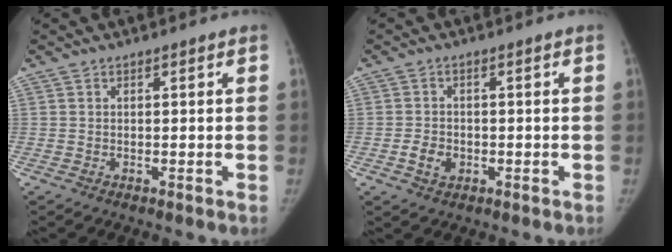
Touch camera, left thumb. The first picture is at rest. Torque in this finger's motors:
{"motor_torque": [-0.06, 0.07, 0.03, 0.06, 0.00]}